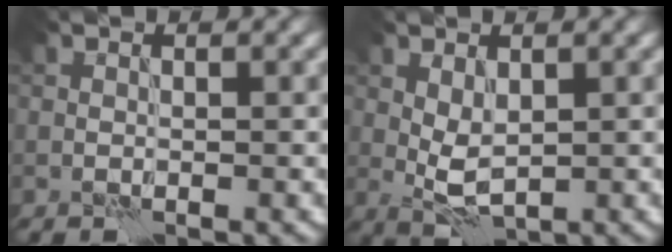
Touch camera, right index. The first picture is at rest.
{"total": 2.7, "force": [0.5, 1.4, 2.3], "torque": [-0.049, -0.001, 0.014]}